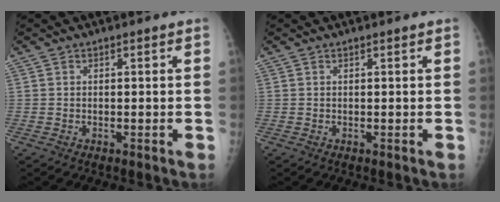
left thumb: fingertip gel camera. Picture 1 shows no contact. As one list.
[{"total": 0.0}]